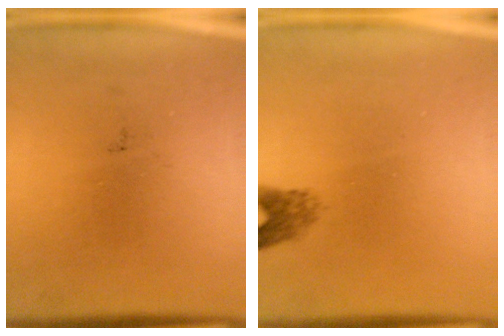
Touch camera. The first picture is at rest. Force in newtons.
{"total": 2.1}